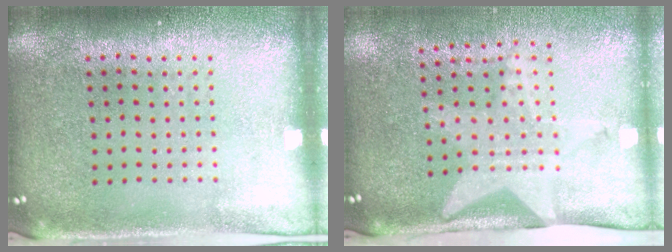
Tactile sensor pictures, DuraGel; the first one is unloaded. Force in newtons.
{"total": 2.1, "press": 1.5, "slide": 1.4}